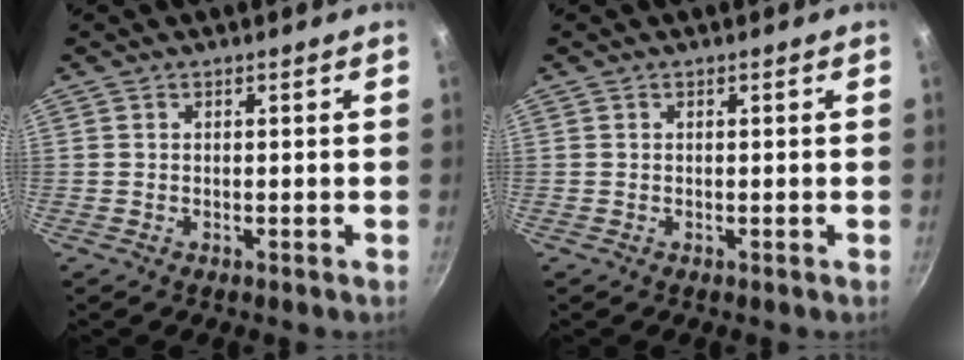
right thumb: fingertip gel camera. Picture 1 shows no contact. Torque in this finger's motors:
{"motor_torque": [-0.20, 0.20, 0.03, -0.01, 0.02]}